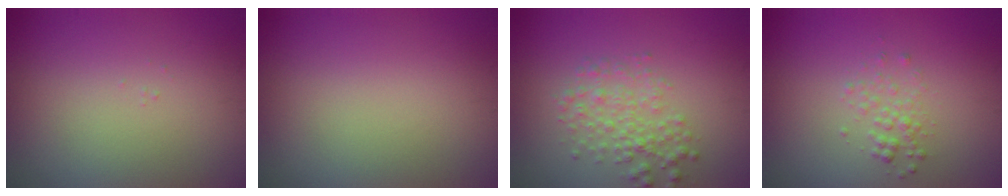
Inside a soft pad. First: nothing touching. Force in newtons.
{"total": 0.0}
{"total": 2.9, "press": 2.9, "slide": 0.1}
{"total": 1.5, "press": 1.5, "slide": 0.1}